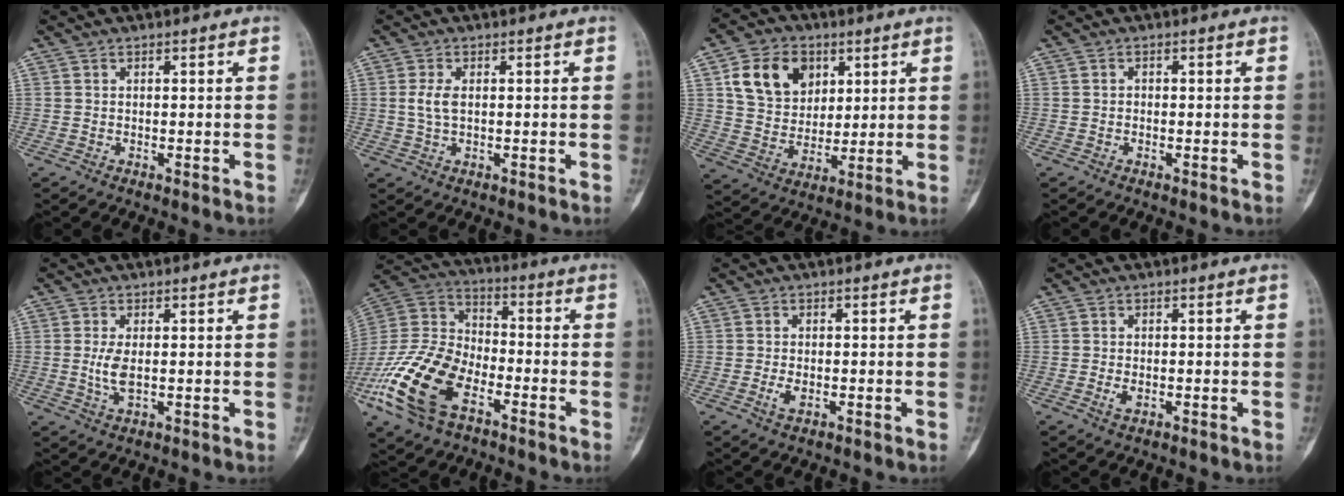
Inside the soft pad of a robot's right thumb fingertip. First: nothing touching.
{"total": 3.1, "force": [0.3, 1.6, 2.7], "torque": [-0.056, 0.003, 0.006]}
{"total": 13.2, "force": [5.0, 10.1, 6.9], "torque": [-0.087, -0.013, 0.092]}
{"total": 0.6, "force": [-0.3, 0.5, 0.2], "torque": [0.004, 0.004, -0.010]}
{"total": 3.6, "force": [-0.1, 1.5, 3.3], "torque": [-0.070, -0.007, 0.000]}
{"total": 20.2, "force": [-9.5, 11.0, 14.0], "torque": [-0.292, 0.043, -0.182]}
{"total": 2.4, "force": [-0.9, 1.2, 1.9], "torque": [-0.045, 0.003, -0.016]}
{"total": 1.9, "force": [-0.7, 1.0, 1.5], "torque": [-0.035, 0.002, -0.012]}